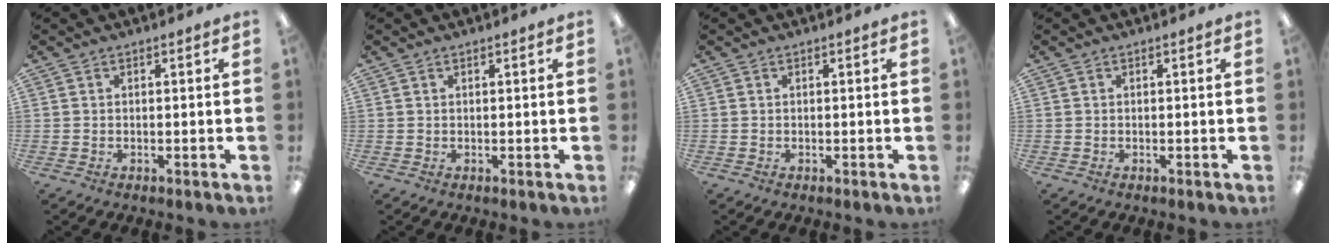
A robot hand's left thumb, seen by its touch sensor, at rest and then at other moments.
{"total": 0.5, "force": [0.4, 0.1, 0.4], "torque": [-0.008, 0.001, 0.007]}
{"total": 0.0}
{"total": 0.0}